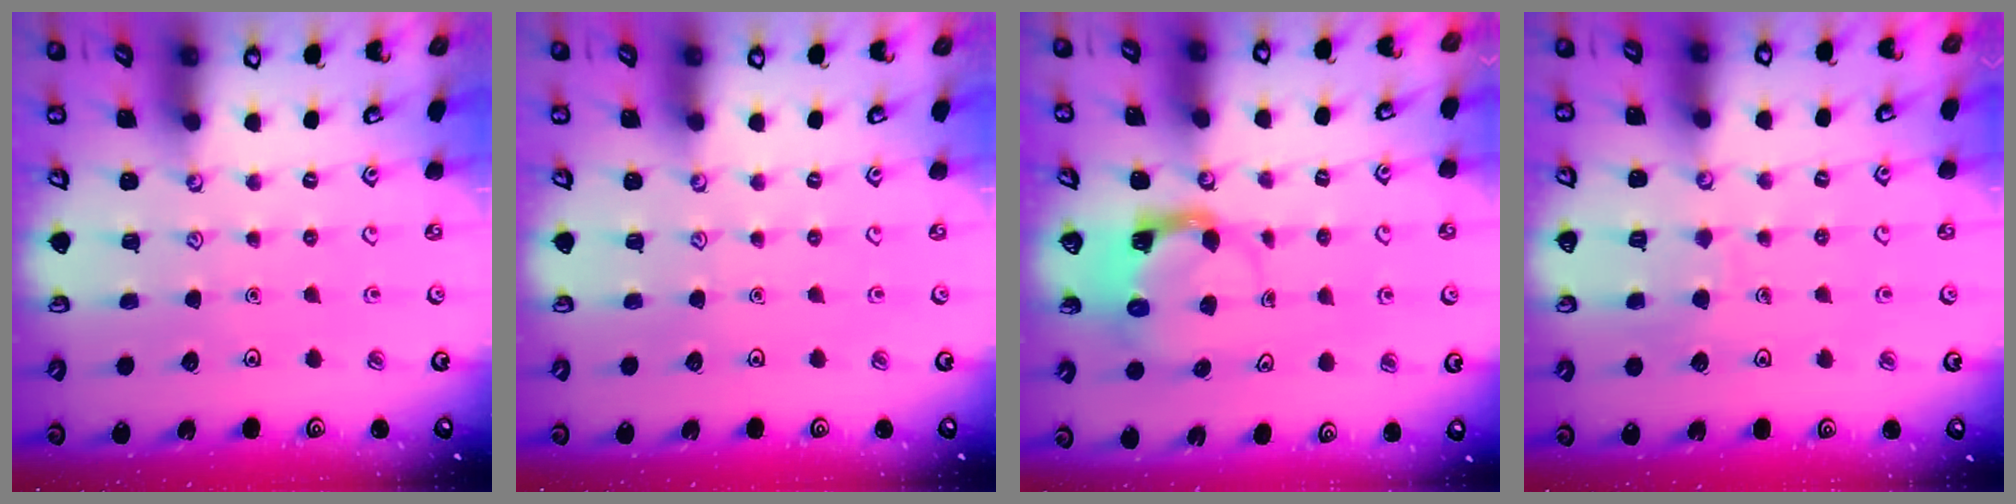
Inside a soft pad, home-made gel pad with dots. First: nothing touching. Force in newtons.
{"total": 0.0}
{"total": 3.7, "press": 3.6, "slide": 0.6}
{"total": 5.0, "press": 5.0, "slide": 0.5}